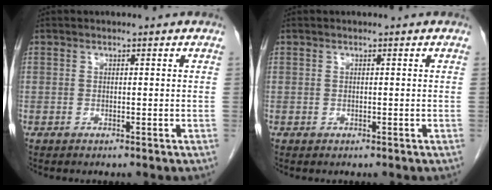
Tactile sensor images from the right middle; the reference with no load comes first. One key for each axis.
{"total": 0.0}